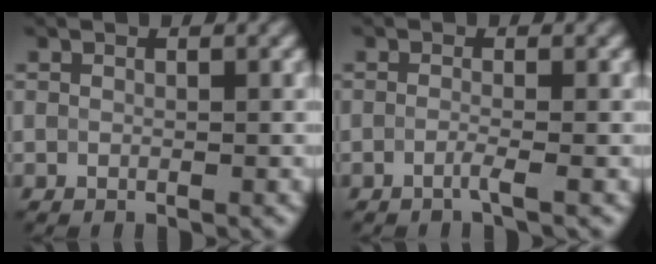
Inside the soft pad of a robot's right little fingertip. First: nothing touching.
{"total": 1.2, "force": [-1.1, -0.2, 0.3], "torque": [-0.004, -0.003, -0.024]}